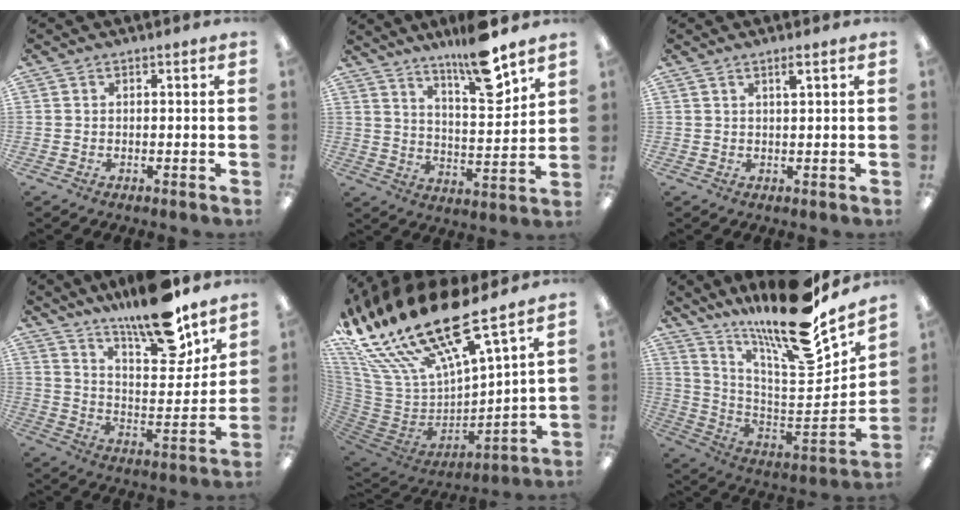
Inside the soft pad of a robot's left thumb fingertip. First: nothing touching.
{"total": 14.1, "force": [11.1, 2.6, 8.2], "torque": [-0.125, -0.071, 0.184]}
{"total": 2.2, "force": [1.5, 0.1, 1.7], "torque": [-0.037, 0.000, 0.024]}
{"total": 18.1, "force": [14.8, 4.6, 9.3], "torque": [-0.145, -0.106, 0.248]}
{"total": 25.2, "force": [20.9, 6.9, 12.3], "torque": [-0.261, -0.149, 0.363]}
{"total": 20.7, "force": [16.2, 3.6, 12.4], "torque": [-0.191, -0.133, 0.260]}